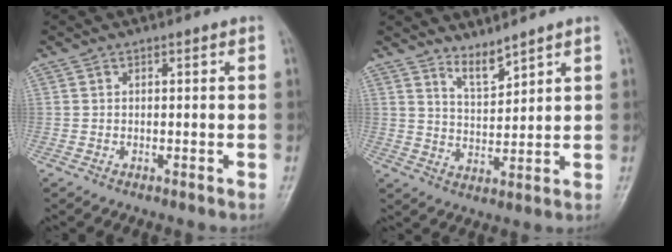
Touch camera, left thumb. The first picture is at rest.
{"total": 4.2, "force": [3.8, 0.7, 1.6], "torque": [-0.022, -0.044, 0.079]}